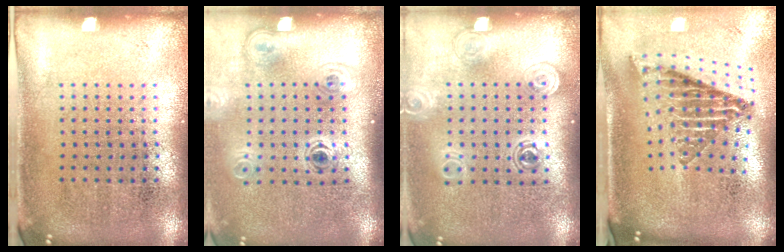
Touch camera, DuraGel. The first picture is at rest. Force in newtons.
{"total": 2.0, "press": 1.3, "slide": 1.5}
{"total": 1.4, "press": 1.2, "slide": 0.7}
{"total": 2.6, "press": 1.6, "slide": 2.0}